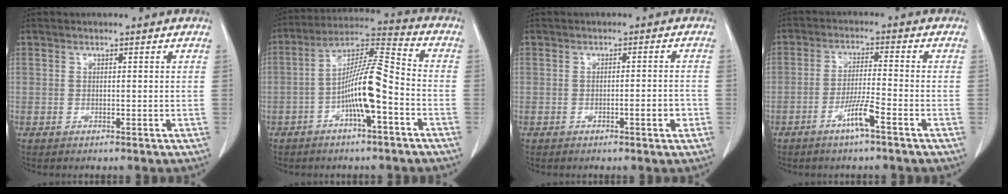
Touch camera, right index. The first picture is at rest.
{"total": 11.2, "force": [-3.8, 1.5, 10.4], "torque": [-0.197, 0.022, -0.067]}
{"total": 3.0, "force": [-1.3, 0.5, 2.6], "torque": [-0.036, 0.001, -0.019]}
{"total": 5.3, "force": [-3.1, -0.3, 4.2], "torque": [-0.082, -0.006, -0.063]}